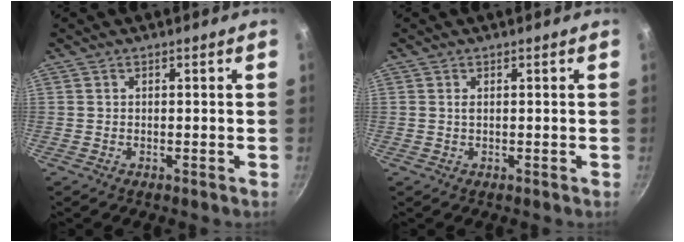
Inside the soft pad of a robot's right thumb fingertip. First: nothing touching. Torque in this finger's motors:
{"motor_torque": [-0.06, 0.26, 0.16, 0.17, -0.02]}